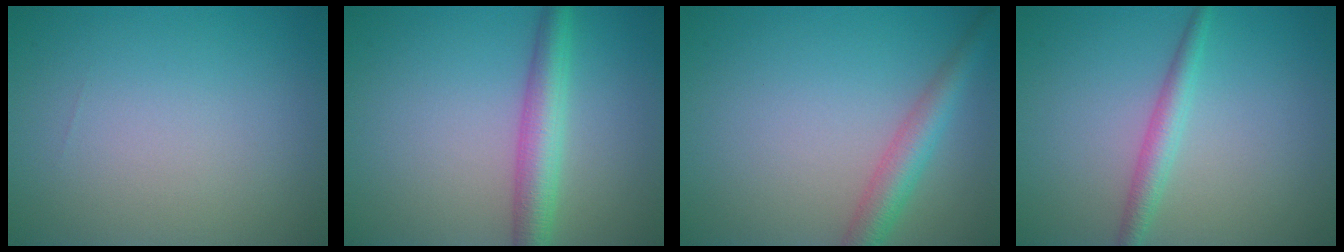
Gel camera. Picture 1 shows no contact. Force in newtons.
{"total": 4.1, "press": 4.1, "slide": 0.1}
{"total": 3.4, "press": 3.4, "slide": 0.1}
{"total": 2.2, "press": 2.2, "slide": 0.0}